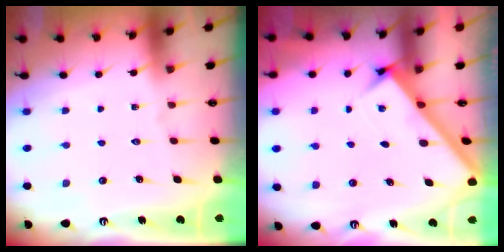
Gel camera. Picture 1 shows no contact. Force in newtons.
{"total": 2.9, "press": 2.8, "slide": 0.4}